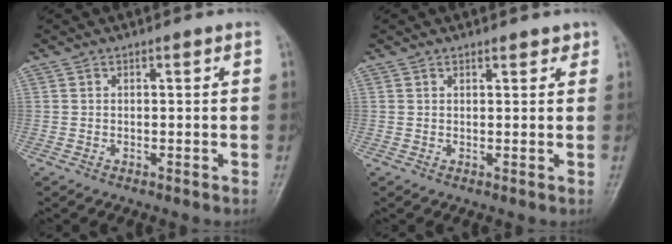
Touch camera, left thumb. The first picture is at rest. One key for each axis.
{"total": 1.6, "fx": 1.3, "fy": 0.7, "fz": 0.6, "tx": 0.002, "ty": -0.006, "tz": 0.013}